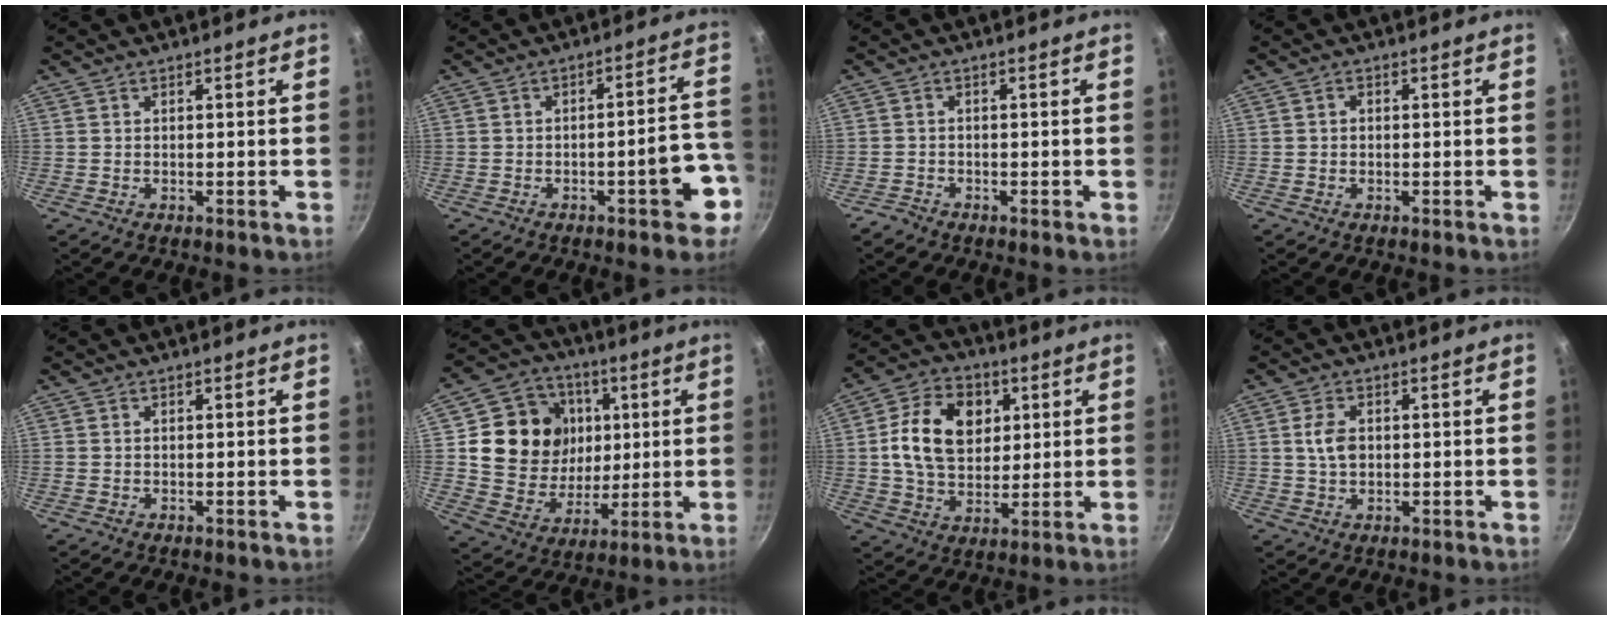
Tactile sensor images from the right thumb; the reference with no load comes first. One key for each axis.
{"total": 9.0, "fx": -3.9, "fy": 2.9, "fz": 7.5, "tx": -0.071, "ty": 0.046, "tz": -0.043}
{"total": 1.4, "fx": -1.3, "fy": 0.6, "fz": 0.1, "tx": -0.006, "ty": 0.011, "tz": -0.026}
{"total": 0.9, "fx": -0.1, "fy": 0.7, "fz": 0.5, "tx": -0.008, "ty": 0.006, "tz": -0.002}
{"total": 0.0}
{"total": 17.6, "fx": 3.8, "fy": 15.2, "fz": 8.0, "tx": -0.116, "ty": -0.002, "tz": 0.072}
{"total": 15.4, "fx": 3.3, "fy": 11.2, "fz": 10.0, "tx": -0.149, "ty": 0.003, "tz": 0.048}
{"total": 4.5, "fx": 0.4, "fy": 3.1, "fz": 3.3, "tx": -0.056, "ty": 0.006, "tz": 0.005}